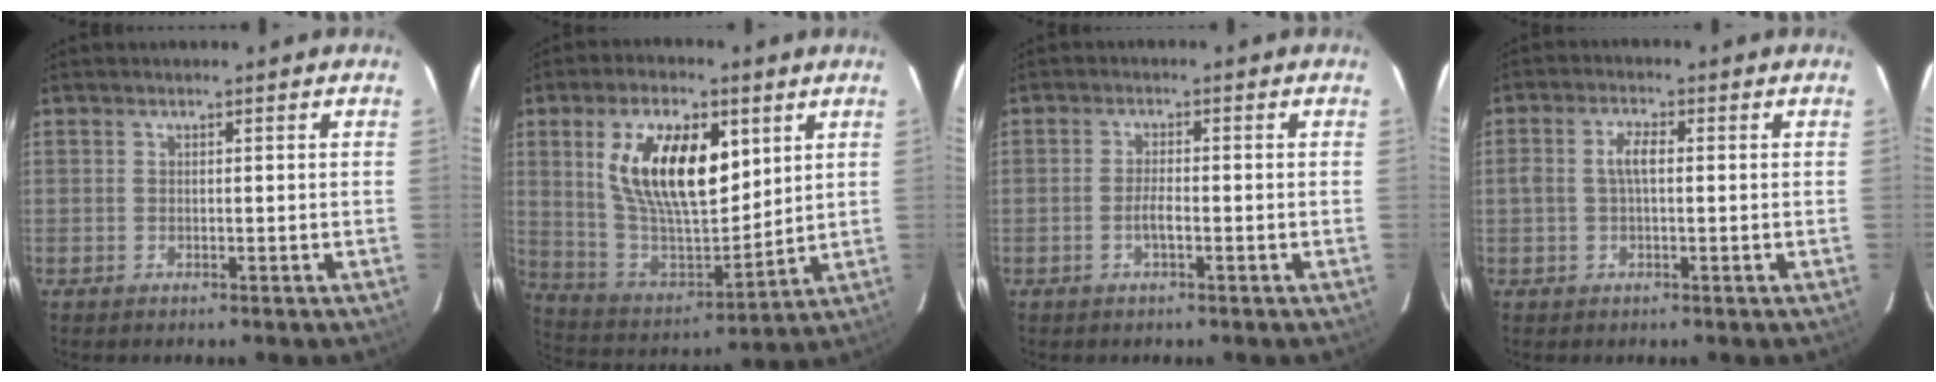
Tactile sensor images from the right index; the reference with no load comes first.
{"total": 19.8, "force": [6.9, 9.3, 16.0], "torque": [-0.299, 0.004, 0.138]}
{"total": 2.4, "force": [-1.0, 0.6, 2.2], "torque": [-0.045, 0.002, -0.020]}
{"total": 3.6, "force": [0.1, 1.4, 3.3], "torque": [-0.065, 0.009, 0.002]}